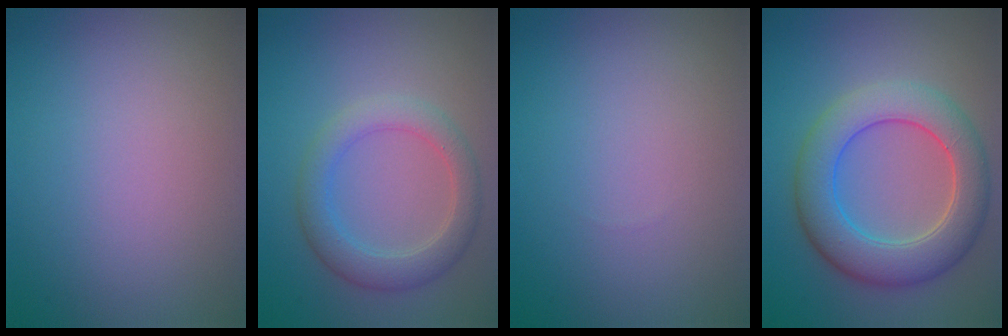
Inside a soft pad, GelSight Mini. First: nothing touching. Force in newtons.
{"total": 3.7, "press": 3.7, "slide": 0.1}
{"total": 0.0}
{"total": 8.3, "press": 8.3, "slide": 0.1}